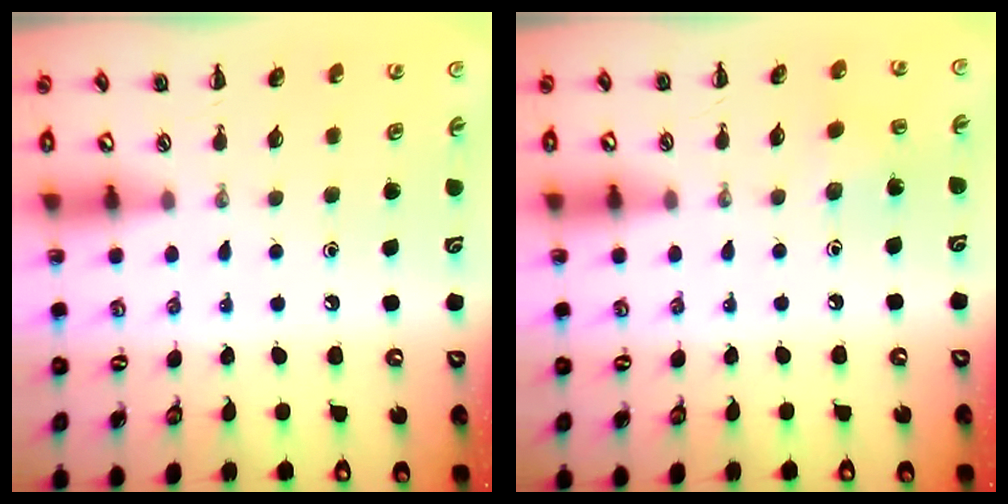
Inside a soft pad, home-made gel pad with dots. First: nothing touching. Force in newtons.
{"total": 2.8, "press": 2.7, "slide": 0.9}